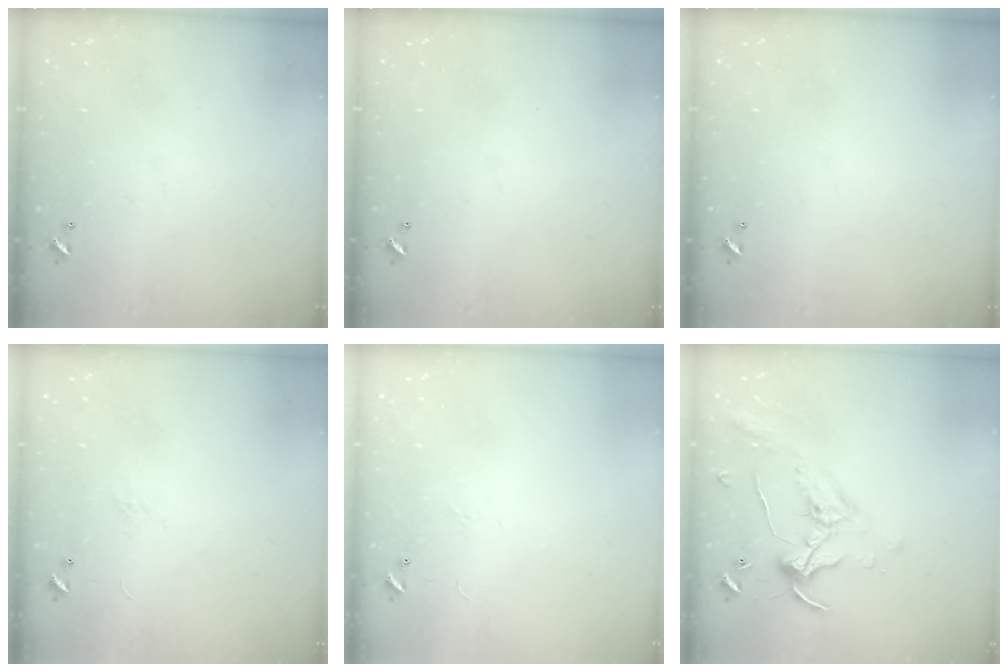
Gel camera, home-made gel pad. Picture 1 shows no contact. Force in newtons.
{"total": 0.0}
{"total": 0.0}
{"total": 5.6, "press": 5.5, "slide": 0.9}
{"total": 7.1, "press": 7.1, "slide": 0.8}
{"total": 0.8, "press": 0.8, "slide": 0.2}